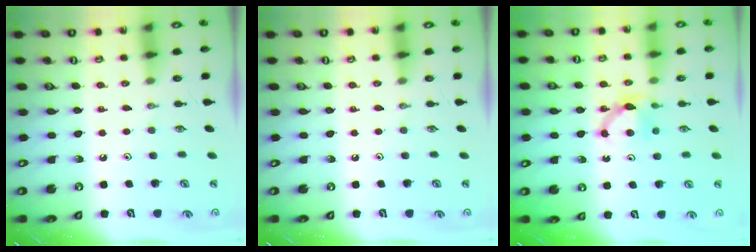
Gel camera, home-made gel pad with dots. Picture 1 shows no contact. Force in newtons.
{"total": 0.0}
{"total": 5.9, "press": 5.8, "slide": 0.8}